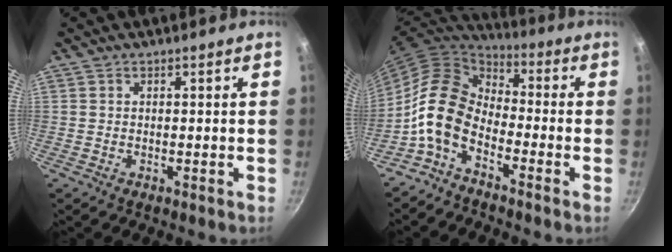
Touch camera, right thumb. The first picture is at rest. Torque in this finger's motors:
{"motor_torque": [0.40, 0.65, 1.61, -0.93, 0.44]}